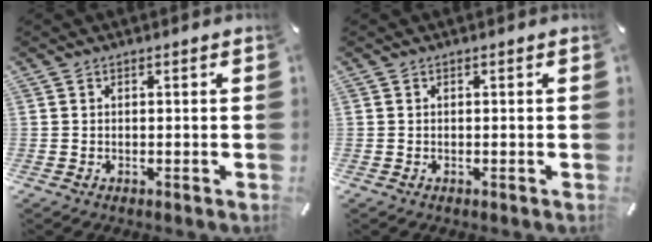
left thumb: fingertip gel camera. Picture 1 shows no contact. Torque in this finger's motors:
{"motor_torque": [0.00, -0.02, 0.02, -0.08, 0.00]}